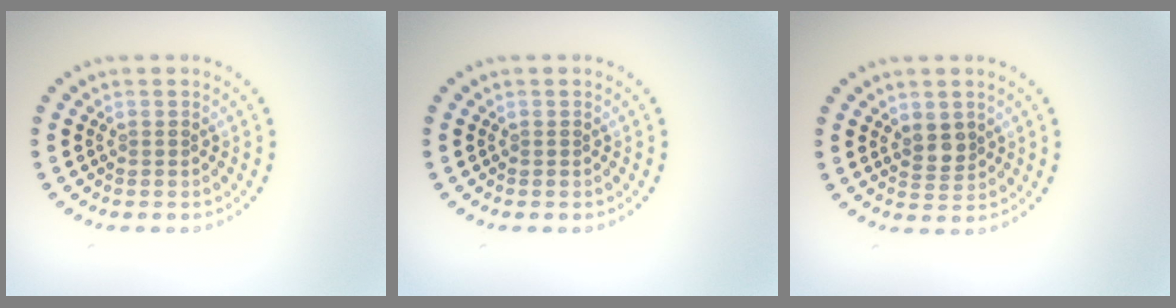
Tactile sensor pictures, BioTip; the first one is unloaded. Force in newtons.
{"total": 0.0}
{"total": 1.9, "press": 1.8, "slide": 0.7}